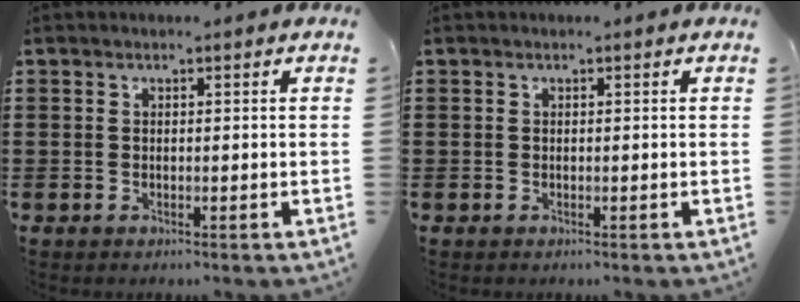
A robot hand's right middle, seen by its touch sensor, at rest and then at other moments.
{"total": 0.0}